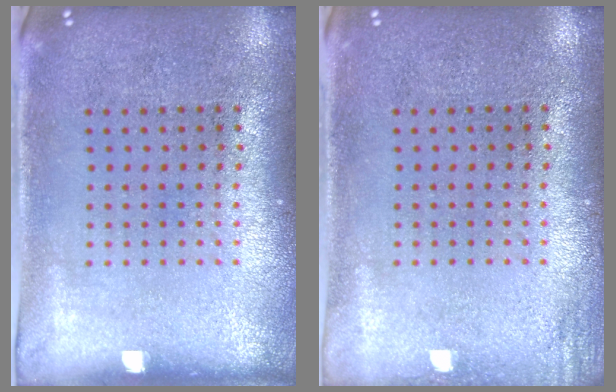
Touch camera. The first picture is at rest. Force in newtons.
{"total": 1.2, "press": 1.2, "slide": 0.3}